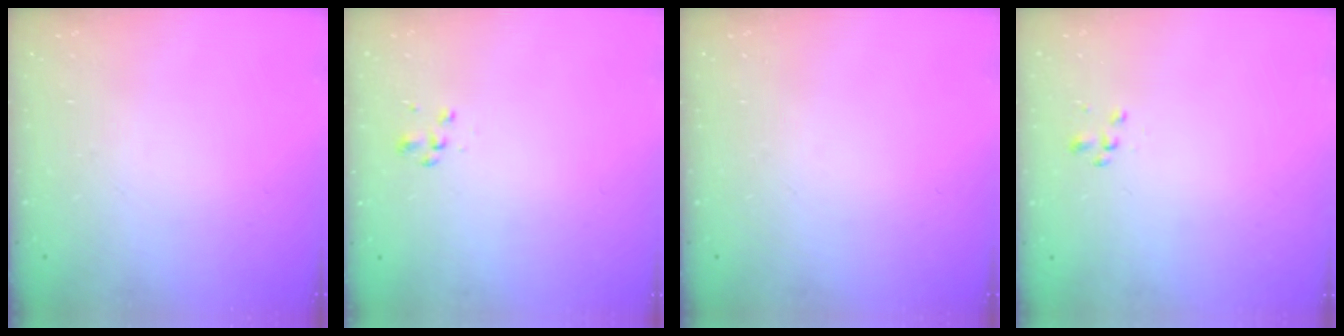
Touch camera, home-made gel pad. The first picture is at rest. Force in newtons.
{"total": 1.6, "press": 1.5, "slide": 0.4}
{"total": 0.0}
{"total": 1.5, "press": 1.4, "slide": 0.5}